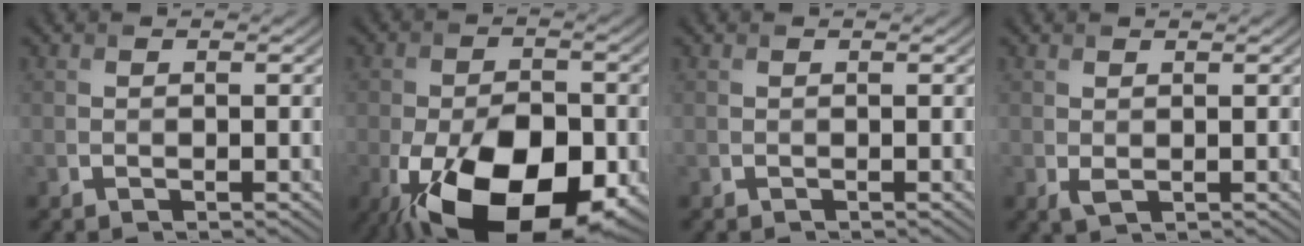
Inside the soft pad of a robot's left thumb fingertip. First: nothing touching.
{"total": 17.9, "force": [-7.2, 9.9, 13.1], "torque": [-0.226, -0.045, -0.101]}
{"total": 0.0}
{"total": 1.2, "force": [0.1, 0.7, 0.9], "torque": [-0.025, -0.003, 0.005]}